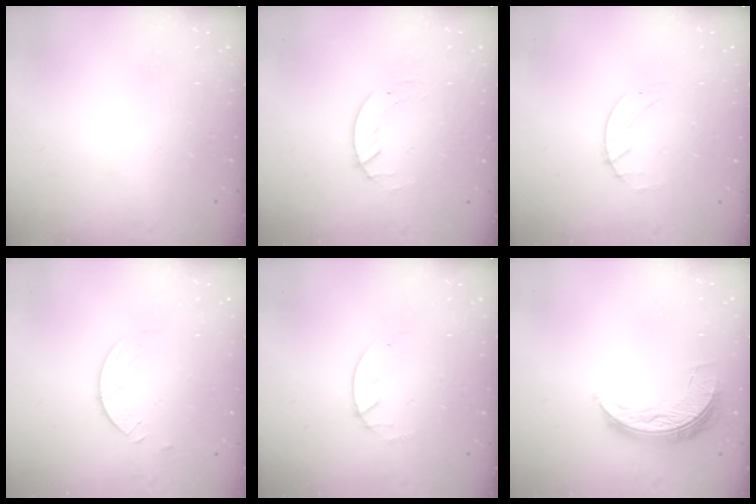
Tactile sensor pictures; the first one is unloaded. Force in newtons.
{"total": 2.7, "press": 2.7, "slide": 0.3}
{"total": 1.4, "press": 1.3, "slide": 0.2}
{"total": 2.6, "press": 2.6, "slide": 0.3}
{"total": 1.8, "press": 1.8, "slide": 0.2}
{"total": 7.6, "press": 7.6, "slide": 0.1}